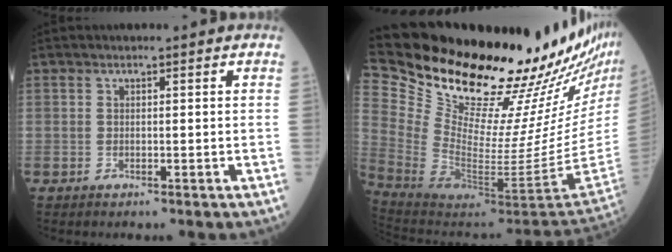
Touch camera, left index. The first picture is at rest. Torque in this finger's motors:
{"motor_torque": [1.03, -1.11, 0.63, 0.07]}